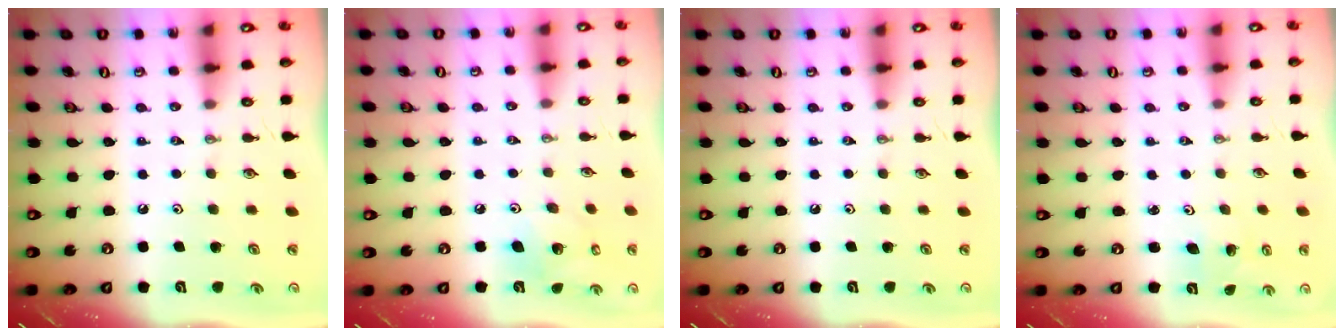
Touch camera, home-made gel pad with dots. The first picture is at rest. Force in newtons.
{"total": 8.7, "press": 8.5, "slide": 1.9}
{"total": 0.0}
{"total": 1.5, "press": 1.5, "slide": 0.1}